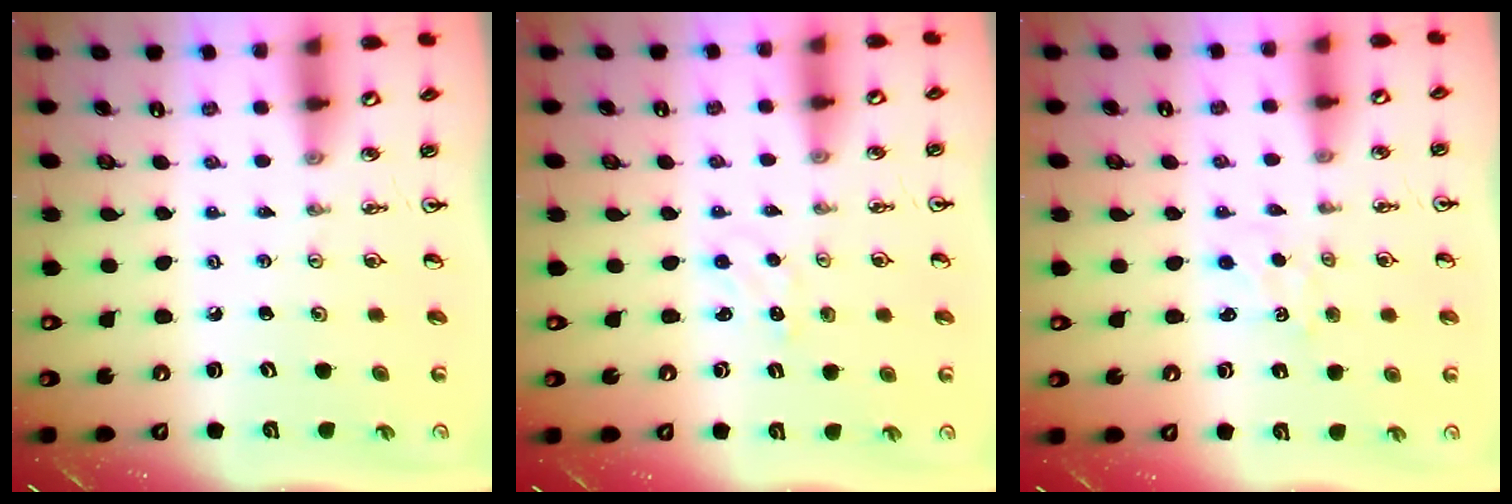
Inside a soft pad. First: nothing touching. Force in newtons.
{"total": 0.9, "press": 0.8, "slide": 0.2}
{"total": 1.6, "press": 1.5, "slide": 0.3}